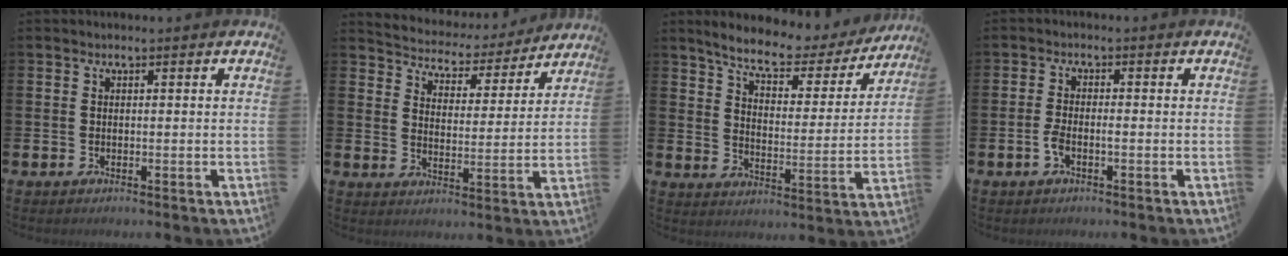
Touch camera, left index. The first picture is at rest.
{"total": 4.6, "force": [4.3, 1.6, 0.0], "torque": [-0.027, -0.042, 0.070]}
{"total": 7.7, "force": [7.0, 1.9, 2.8], "torque": [-0.086, -0.048, 0.117]}
{"total": 1.9, "force": [-0.8, 0.6, 1.6], "torque": [-0.030, 0.001, -0.016]}